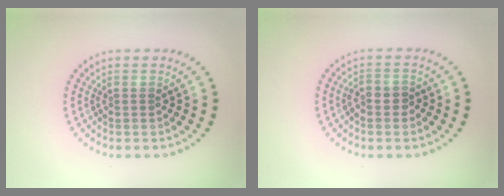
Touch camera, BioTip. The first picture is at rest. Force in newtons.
{"total": 1.8, "press": 1.7, "slide": 0.7}